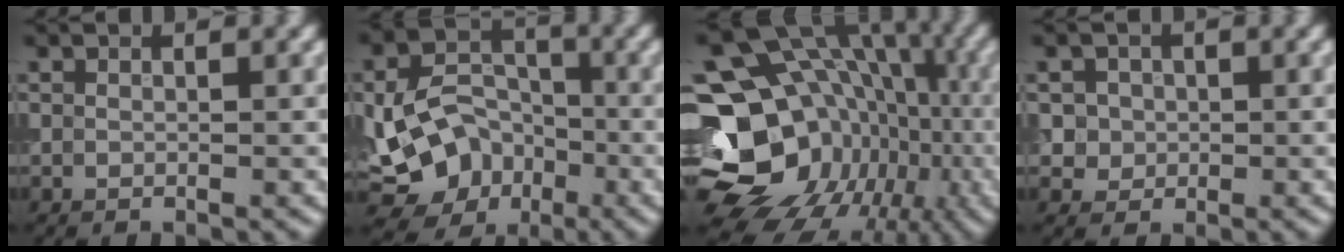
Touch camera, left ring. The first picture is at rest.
{"total": 9.6, "force": [-2.4, 7.5, 5.5], "torque": [-0.072, -0.011, -0.038]}
{"total": 21.8, "force": [-4.6, 18.2, 11.0], "torque": [-0.167, -0.014, -0.079]}
{"total": 2.8, "force": [0.5, 2.6, 0.9], "torque": [-0.004, 0.001, 0.012]}